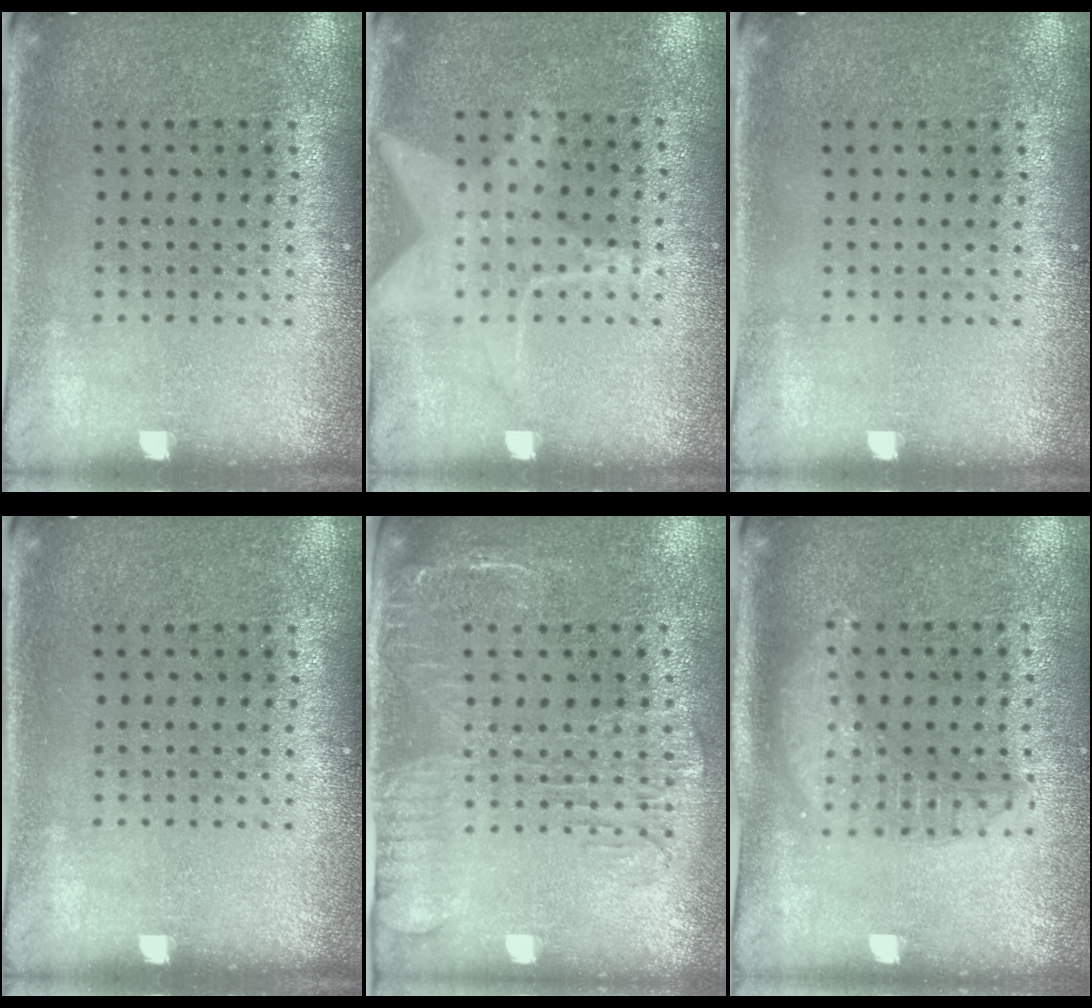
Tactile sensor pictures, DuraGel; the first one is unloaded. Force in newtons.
{"total": 1.2, "press": 1.2, "slide": 0.1}
{"total": 0.0}
{"total": 0.0}
{"total": 1.9, "press": 1.6, "slide": 1.0}
{"total": 1.6, "press": 1.4, "slide": 0.7}